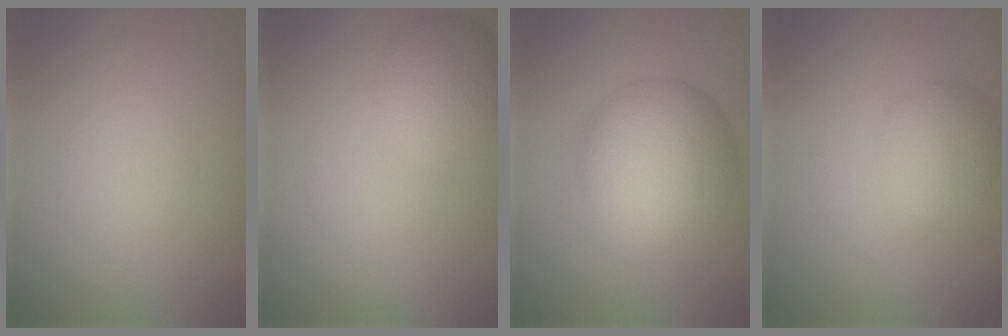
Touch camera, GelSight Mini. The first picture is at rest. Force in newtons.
{"total": 3.8, "press": 3.8, "slide": 0.2}
{"total": 8.7, "press": 8.7, "slide": 0.1}
{"total": 3.5, "press": 3.5, "slide": 0.0}